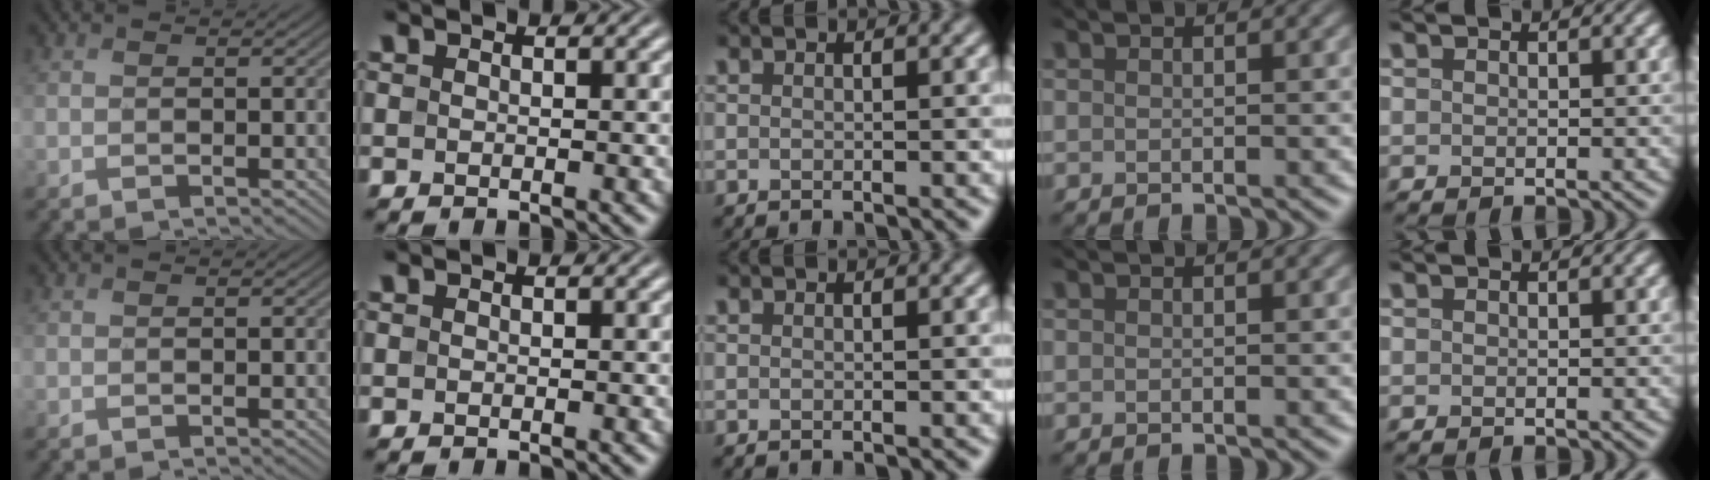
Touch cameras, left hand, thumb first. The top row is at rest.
{}